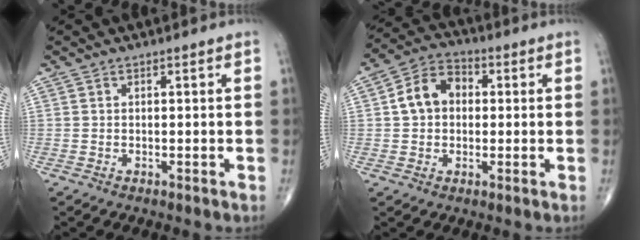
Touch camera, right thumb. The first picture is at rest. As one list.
[{"total": 8.5, "force": [0.9, 6.5, 5.4], "torque": [-0.084, 0.024, 0.005]}]